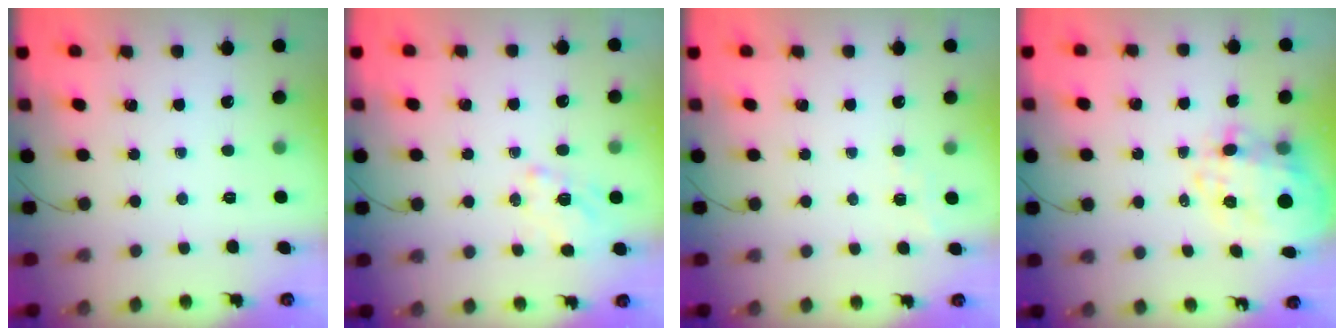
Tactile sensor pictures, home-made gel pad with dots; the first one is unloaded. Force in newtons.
{"total": 1.2, "press": 0.2, "slide": 1.2}
{"total": 3.5, "press": 3.3, "slide": 1.3}
{"total": 9.2, "press": 8.8, "slide": 2.8}